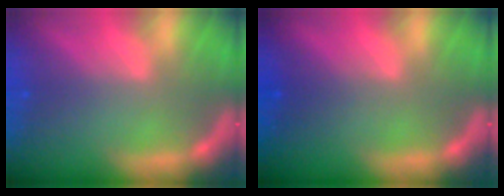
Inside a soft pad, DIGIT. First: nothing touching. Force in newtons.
{"total": 1.5}